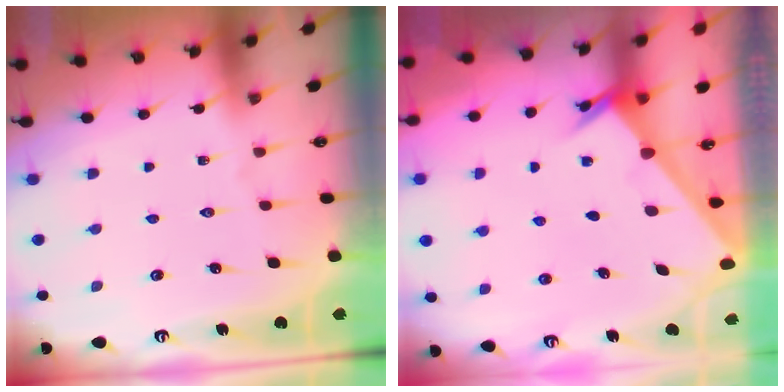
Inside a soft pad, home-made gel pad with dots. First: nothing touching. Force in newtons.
{"total": 2.3, "press": 2.3, "slide": 0.3}